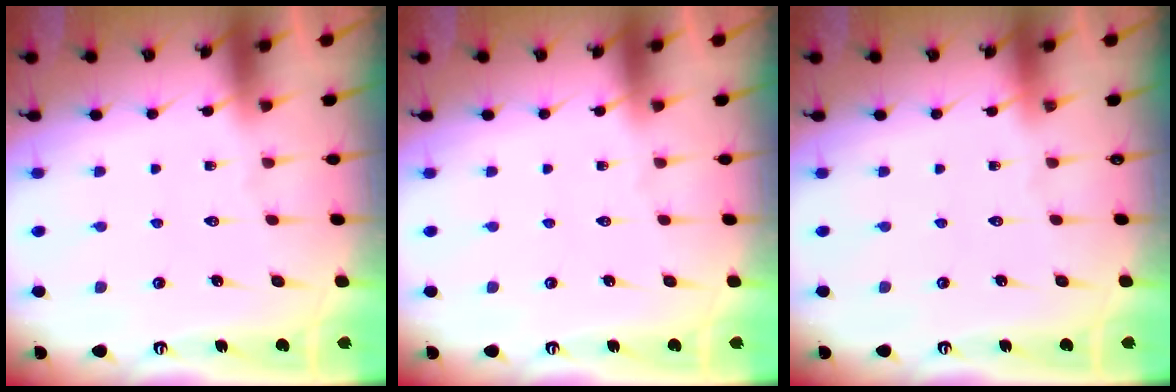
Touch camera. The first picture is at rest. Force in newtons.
{"total": 0.0}
{"total": 0.0}